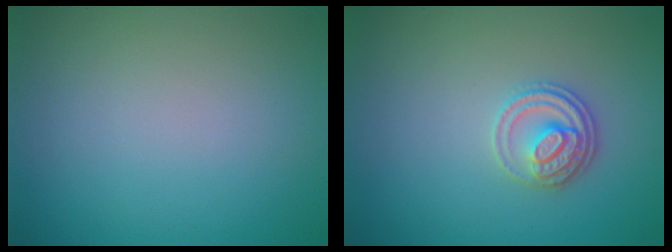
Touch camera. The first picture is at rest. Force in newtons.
{"total": 2.7, "press": 2.5, "slide": 1.0}